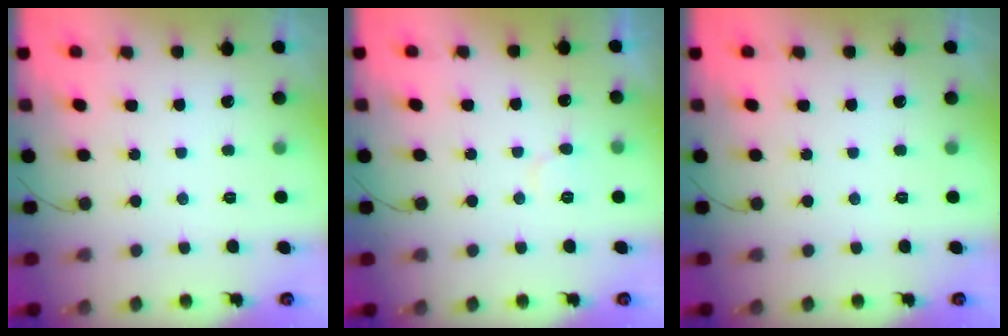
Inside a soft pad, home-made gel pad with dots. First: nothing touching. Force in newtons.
{"total": 4.7, "press": 4.6, "slide": 0.5}
{"total": 0.0}